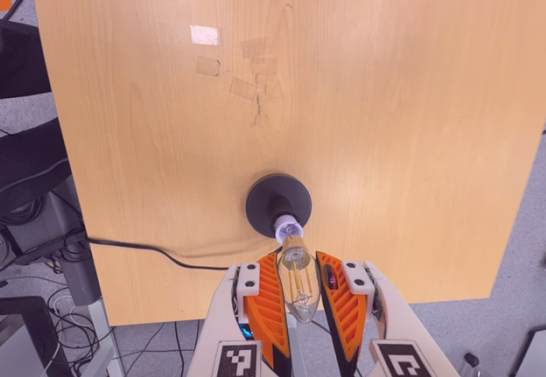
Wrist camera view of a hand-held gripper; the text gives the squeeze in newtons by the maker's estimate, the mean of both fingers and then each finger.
{"total": 13.2, "left": 14.8, "right": 11.6}